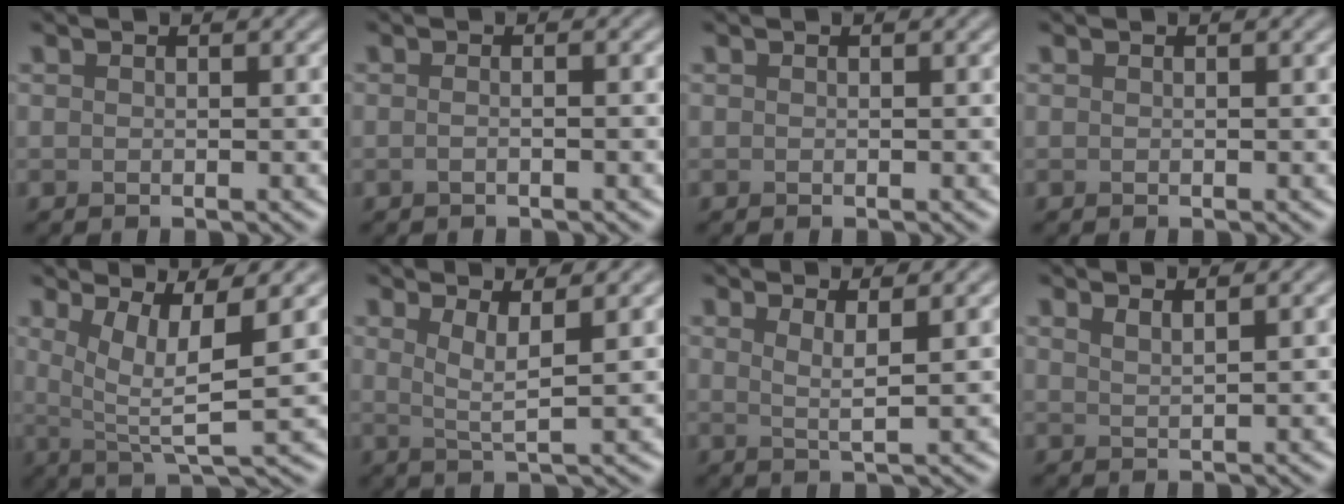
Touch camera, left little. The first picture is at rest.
{"total": 1.4, "force": [-0.1, 0.6, 1.3], "torque": [-0.007, -0.011, -0.013]}
{"total": 0.0}
{"total": 0.0}
{"total": 5.9, "force": [1.6, 1.3, 5.6], "torque": [-0.088, -0.006, 0.030]}
{"total": 3.0, "force": [1.3, 0.5, 2.6], "torque": [-0.044, -0.007, 0.025]}
{"total": 2.3, "force": [1.1, 0.5, 2.0], "torque": [-0.030, -0.005, 0.016]}
{"total": 1.6, "force": [1.3, 0.5, 0.9], "torque": [-0.004, 0.002, 0.013]}